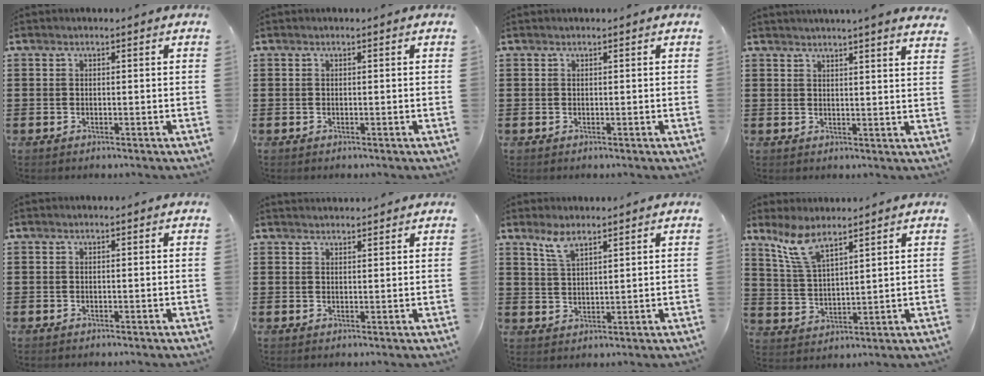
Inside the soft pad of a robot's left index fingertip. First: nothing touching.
{"total": 0.0}
{"total": 0.0}
{"total": 3.0, "force": [2.8, -0.9, 0.4], "torque": [-0.016, -0.014, 0.052]}
{"total": 0.0}
{"total": 1.4, "force": [1.4, 0.2, 0.0], "torque": [-0.002, 0.002, 0.027]}
{"total": 4.1, "force": [3.0, 1.2, 2.5], "torque": [-0.057, 0.003, 0.055]}
{"total": 6.9, "force": [5.3, 1.4, 4.1], "torque": [-0.097, -0.009, 0.097]}